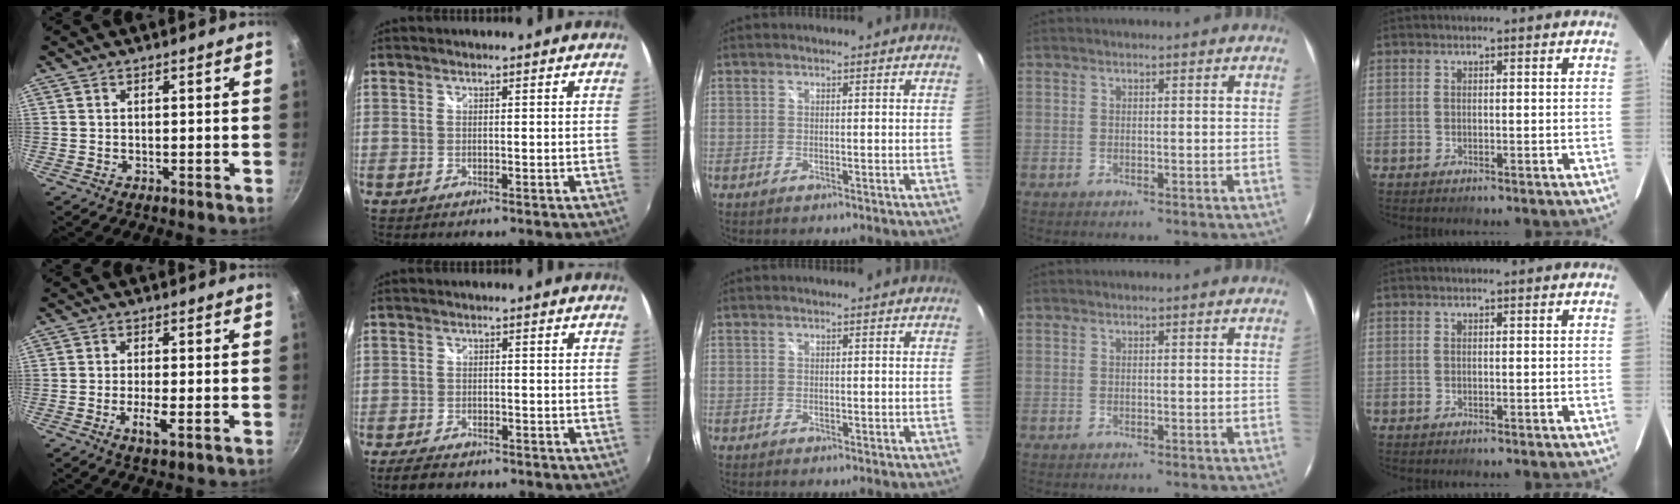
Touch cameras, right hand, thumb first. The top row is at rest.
{"thumb": {"total": 3.5, "force": [-1.1, 0.7, 3.2], "torque": [-0.065, 0.002, -0.023]}, "index": {"total": 5.9, "force": [-4.8, 2.3, 2.7], "torque": [-0.070, -0.014, -0.081]}}